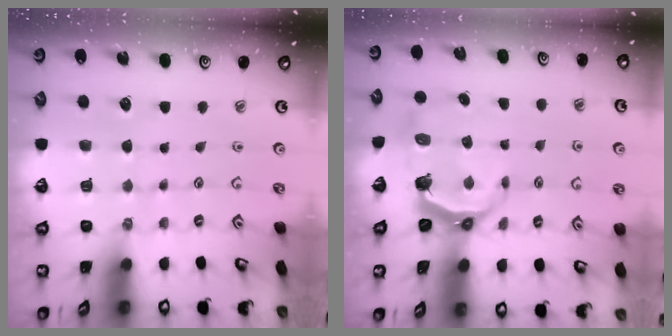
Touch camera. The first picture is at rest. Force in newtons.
{"total": 6.4, "press": 4.9, "slide": 4.2}